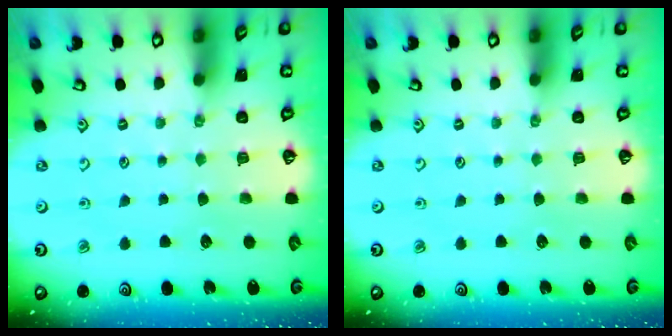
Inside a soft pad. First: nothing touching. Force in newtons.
{"total": 0.0}